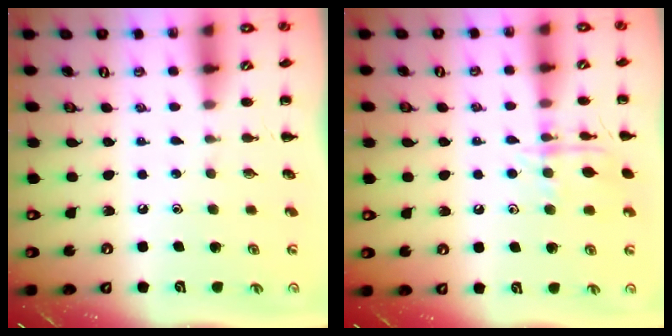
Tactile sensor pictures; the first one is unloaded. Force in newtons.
{"total": 10.8, "press": 10.7, "slide": 0.6}